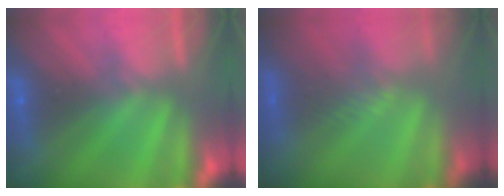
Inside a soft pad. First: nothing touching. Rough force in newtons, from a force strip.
{"total": 3.3}